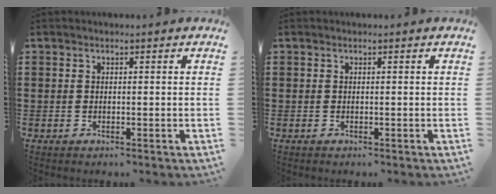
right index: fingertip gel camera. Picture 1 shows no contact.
{"total": 0.0}